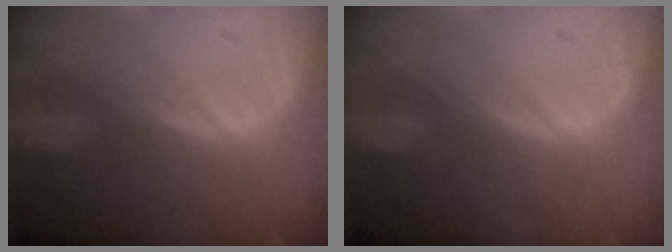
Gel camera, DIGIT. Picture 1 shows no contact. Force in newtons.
{"total": 0.0}